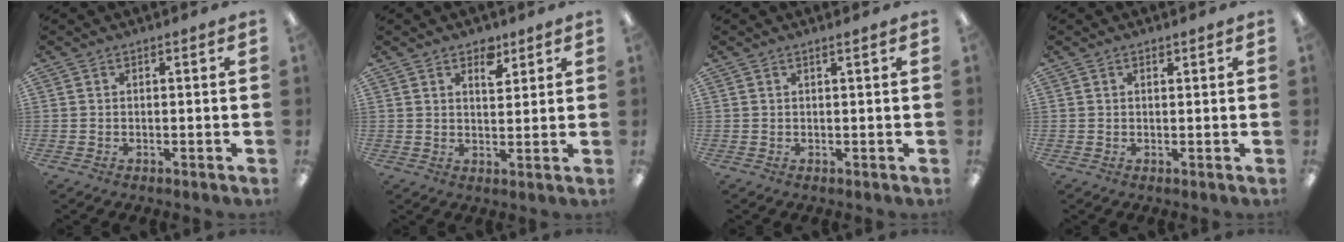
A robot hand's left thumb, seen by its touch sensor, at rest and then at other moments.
{"total": 5.0, "force": [3.4, 2.7, 2.5], "torque": [-0.010, -0.023, 0.053]}
{"total": 0.9, "force": [0.5, -0.1, 0.7], "torque": [-0.013, -0.002, 0.009]}
{"total": 0.6, "force": [0.5, 0.3, 0.2], "torque": [-0.006, -0.001, 0.011]}